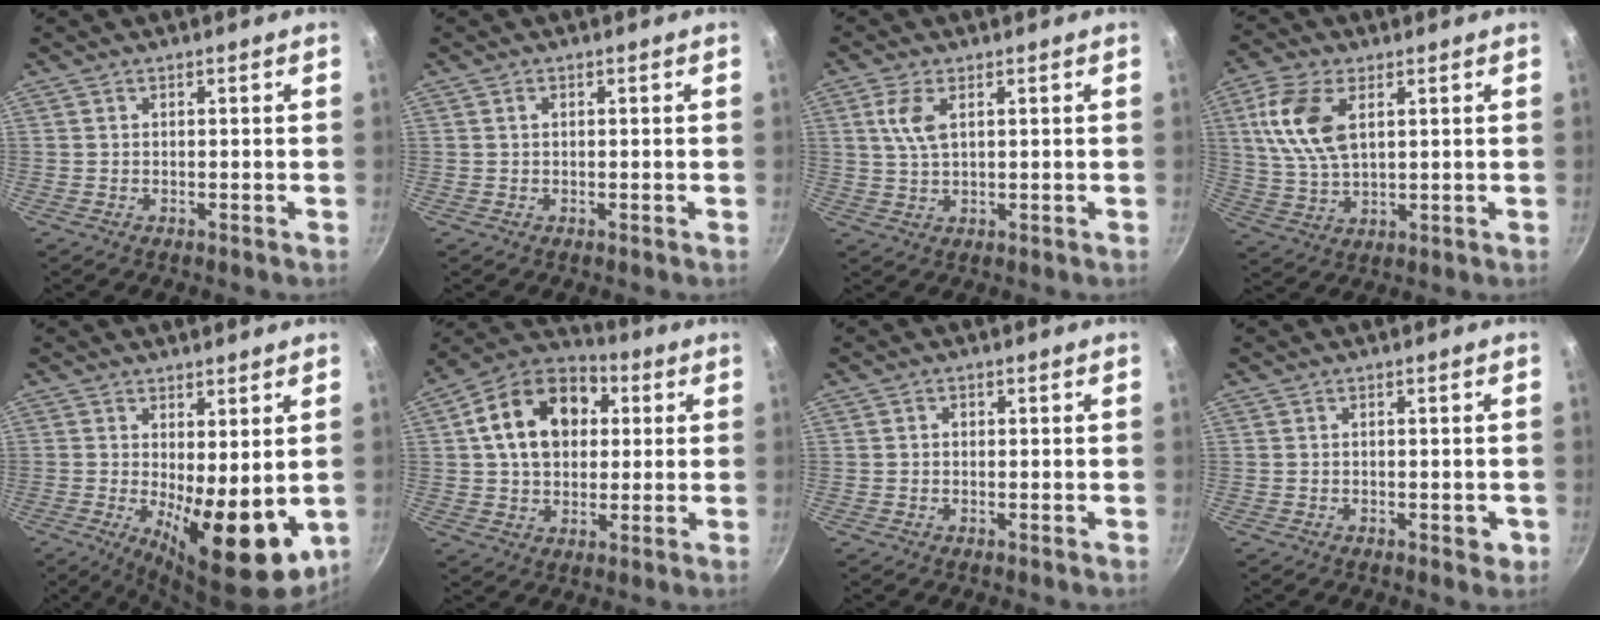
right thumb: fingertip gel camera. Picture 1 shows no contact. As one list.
[{"total": 0.8, "force": [0.2, 0.6, 0.5], "torque": [-0.008, 0.005, 0.004]}, {"total": 5.1, "force": [1.7, 2.4, 4.2], "torque": [-0.087, -0.002, 0.035]}, {"total": 11.8, "force": [3.5, 6.4, 9.3], "torque": [-0.184, -0.003, 0.070]}, {"total": 14.4, "force": [-1.4, 5.5, 13.2], "torque": [-0.159, -0.019, -0.006]}, {"total": 17.2, "force": [3.6, 12.5, 11.2], "torque": [-0.163, 0.026, 0.046]}, {"total": 1.0, "force": [0.0, 0.9, 0.5], "torque": [-0.007, 0.005, 0.000]}, {"total": 2.1, "force": [-0.7, 1.2, 1.6], "torque": [-0.016, 0.001, -0.009]}]